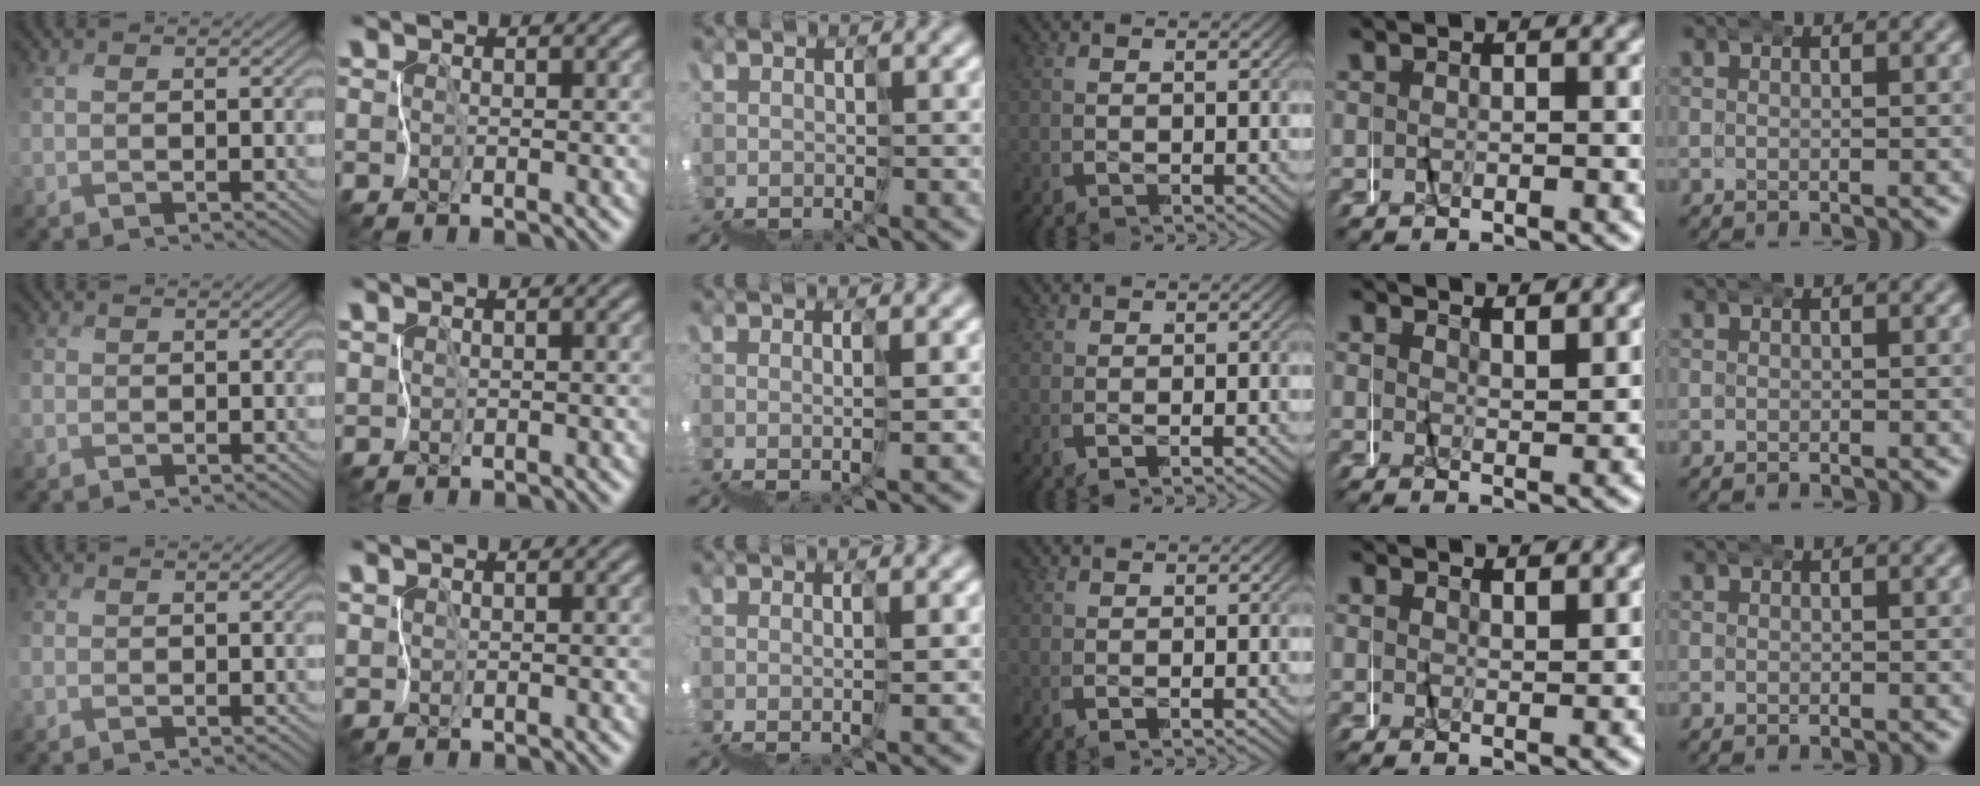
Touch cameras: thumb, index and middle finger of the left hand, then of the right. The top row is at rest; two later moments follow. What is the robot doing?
{"motion": "wrap", "object": "masking tape"}